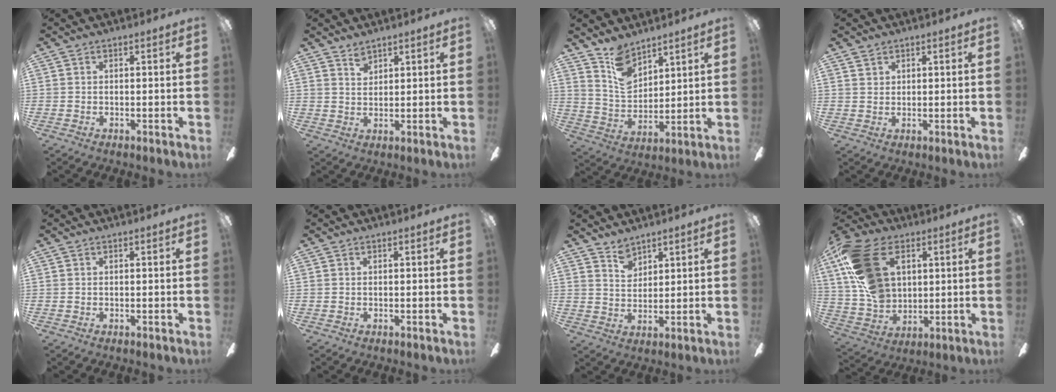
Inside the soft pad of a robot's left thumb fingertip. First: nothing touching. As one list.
[{"total": 2.8, "force": [2.5, 1.2, 0.7], "torque": [-0.010, -0.009, 0.045]}, {"total": 10.1, "force": [7.7, 5.5, 3.5], "torque": [-0.066, -0.046, 0.148]}, {"total": 1.6, "force": [1.2, 1.0, 0.2], "torque": [-0.004, 0.002, 0.024]}, {"total": 0.0}, {"total": 0.0}, {"total": 4.8, "force": [4.1, 2.4, 1.0], "torque": [-0.014, -0.018, 0.076]}, {"total": 21.1, "force": [7.8, 13.7, 14.0], "torque": [-0.299, -0.015, 0.145]}]